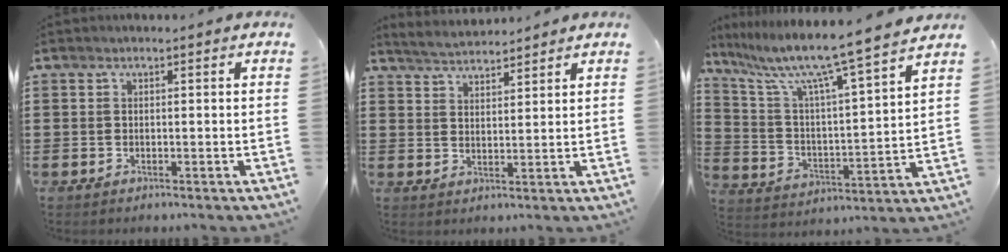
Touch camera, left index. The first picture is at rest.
{"total": 3.4, "force": [3.4, -0.1, 0.2], "torque": [-0.015, -0.011, 0.063]}
{"total": 9.5, "force": [7.9, -0.8, 5.3], "torque": [-0.136, -0.059, 0.121]}